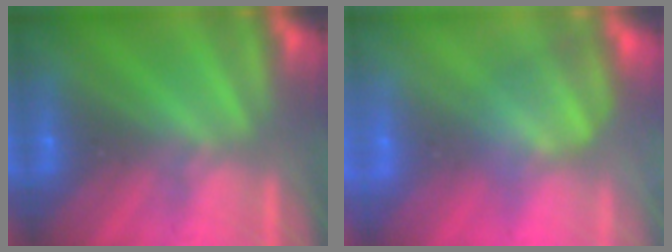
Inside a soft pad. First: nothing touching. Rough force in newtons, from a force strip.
{"total": 2.9}